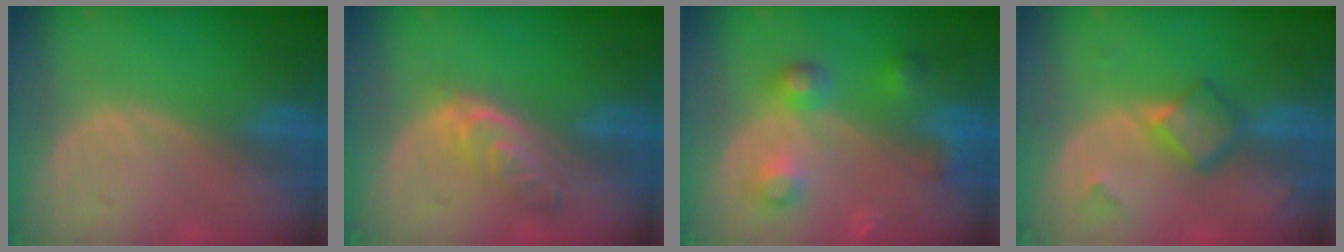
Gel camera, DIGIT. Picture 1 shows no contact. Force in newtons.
{"total": 4.7, "press": 4.7, "slide": 0.7}
{"total": 5.9, "press": 5.8, "slide": 0.4}
{"total": 5.7, "press": 4.9, "slide": 3.0}